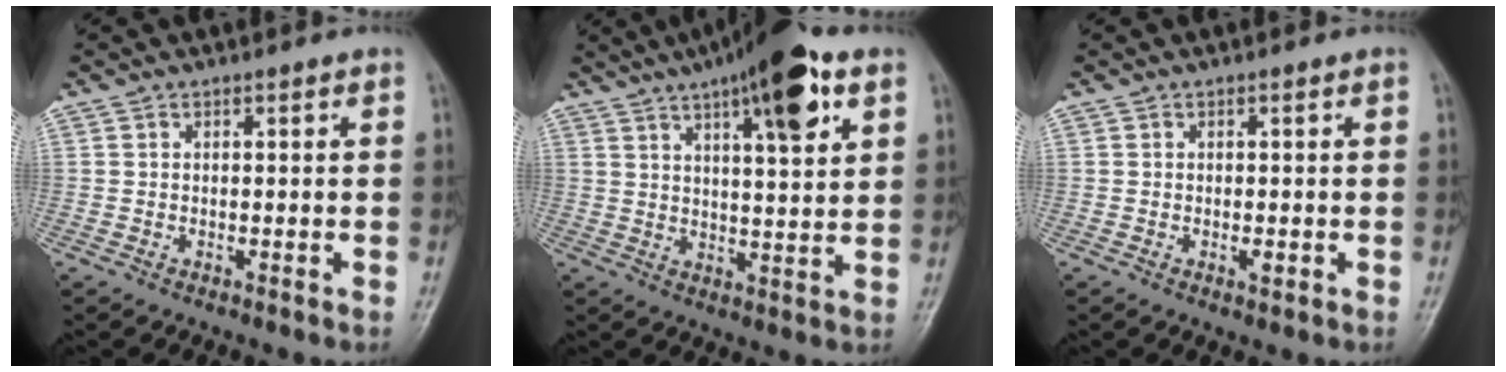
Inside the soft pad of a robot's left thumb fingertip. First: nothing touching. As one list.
[{"total": 15.6, "force": [8.1, 4.1, 12.7], "torque": [-0.175, -0.018, 0.119]}, {"total": 1.4, "force": [-0.4, 0.5, 1.3], "torque": [-0.019, 0.000, -0.004]}]